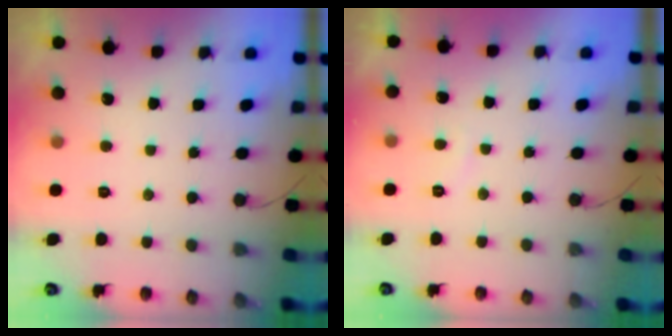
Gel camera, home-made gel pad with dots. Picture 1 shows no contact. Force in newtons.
{"total": 1.3, "press": 1.2, "slide": 0.5}